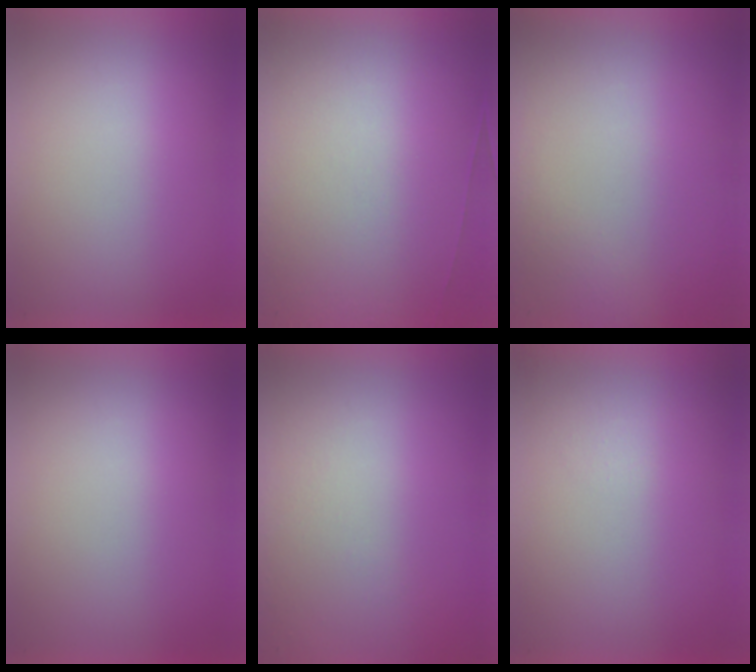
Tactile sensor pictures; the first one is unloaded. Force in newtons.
{"total": 6.6}
{"total": 8.0}
{"total": 0.0}
{"total": 5.0}
{"total": 1.3}